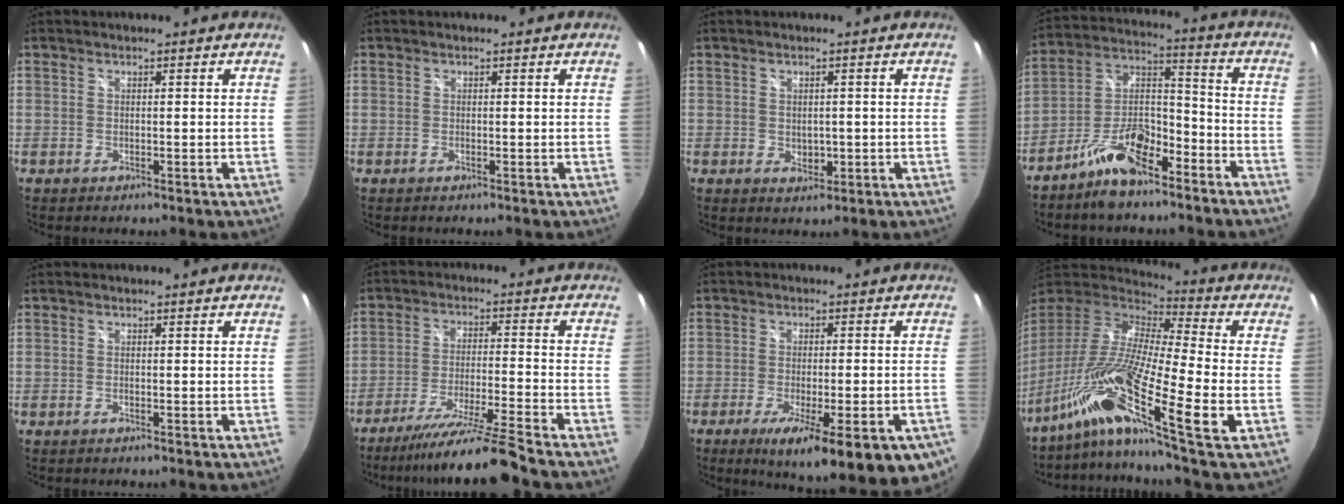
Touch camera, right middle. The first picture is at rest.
{"total": 0.0}
{"total": 2.6, "force": [-0.2, 2.1, 1.6], "torque": [-0.021, -0.003, -0.002]}
{"total": 12.1, "force": [-8.3, 4.5, 7.5], "torque": [-0.152, 0.022, -0.147]}
{"total": 0.0}
{"total": 12.5, "force": [-11.0, -2.9, 5.0], "torque": [-0.111, -0.015, -0.189]}
{"total": 18.0, "force": [-10.9, 4.3, 13.7], "torque": [-0.201, -0.055, -0.147]}
{"total": 19.3, "force": [-9.5, 1.0, 16.8], "torque": [-0.307, -0.030, -0.198]}